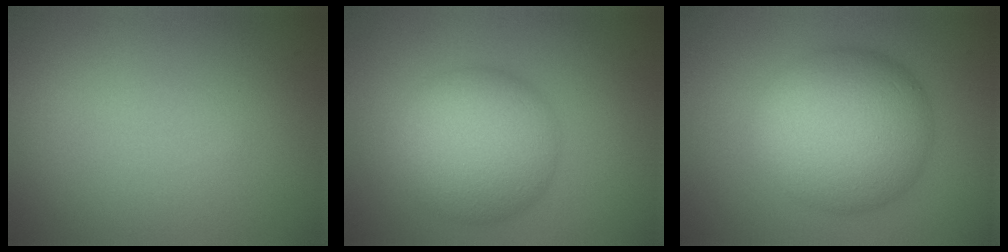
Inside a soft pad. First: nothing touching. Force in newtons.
{"total": 7.9, "press": 7.9, "slide": 0.3}
{"total": 10.2, "press": 10.2, "slide": 0.5}